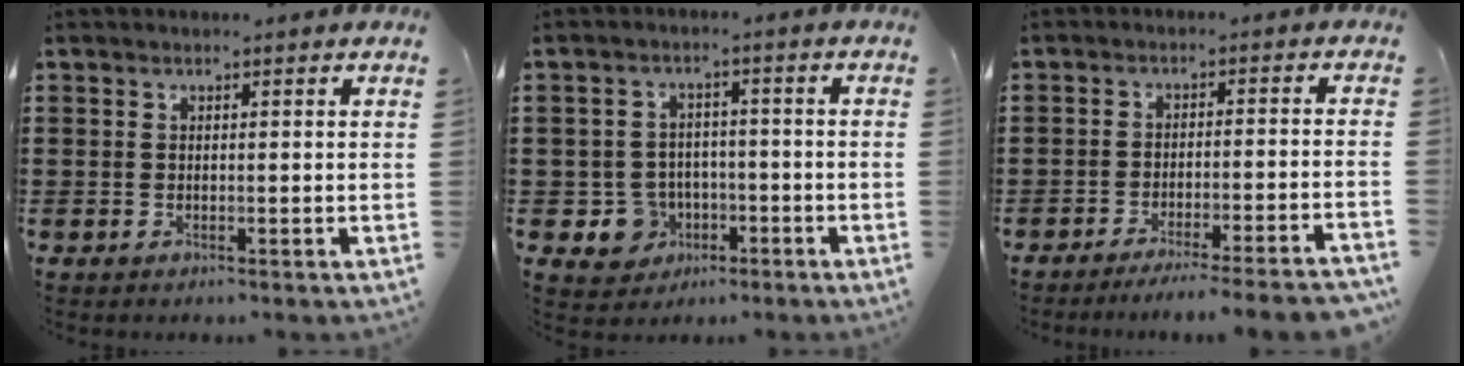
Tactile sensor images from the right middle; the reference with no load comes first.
{"total": 5.4, "force": [-2.0, 4.7, 1.6], "torque": [-0.037, 0.008, -0.038]}
{"total": 4.0, "force": [-3.6, -0.5, 1.7], "torque": [-0.025, -0.007, -0.071]}